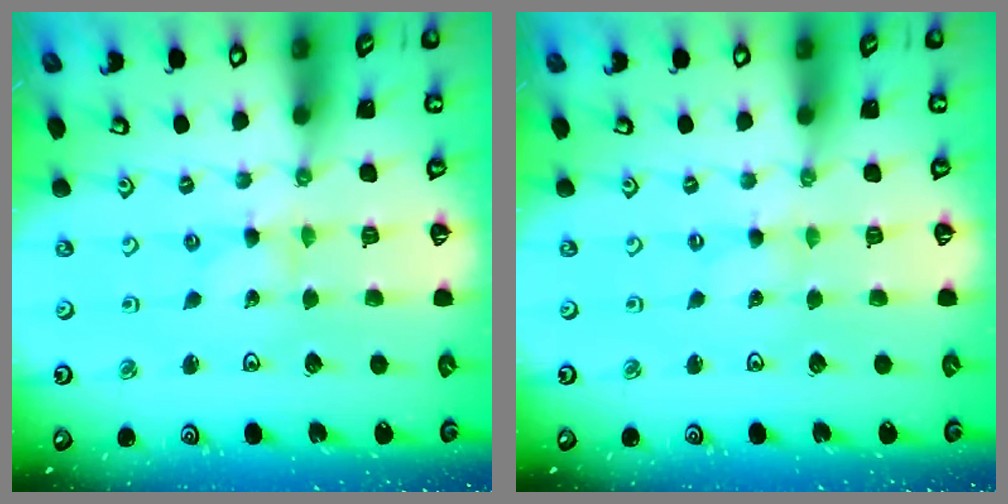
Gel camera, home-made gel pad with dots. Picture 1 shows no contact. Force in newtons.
{"total": 0.0}